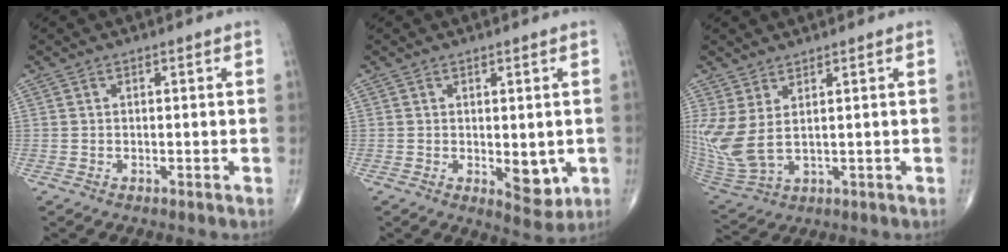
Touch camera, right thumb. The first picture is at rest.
{"total": 5.5, "force": [-0.7, 2.7, 4.8], "torque": [-0.043, -0.012, 0.000]}
{"total": 10.5, "force": [2.1, 4.9, 9.0], "torque": [-0.227, -0.015, 0.062]}